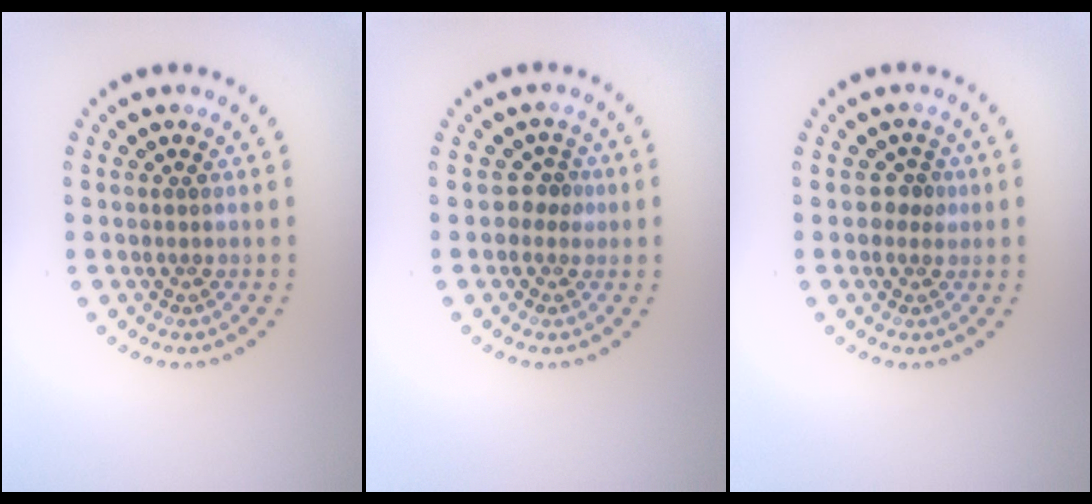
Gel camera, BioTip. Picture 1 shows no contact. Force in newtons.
{"total": 1.4, "press": 1.1, "slide": 0.8}
{"total": 1.4, "press": 1.2, "slide": 0.7}